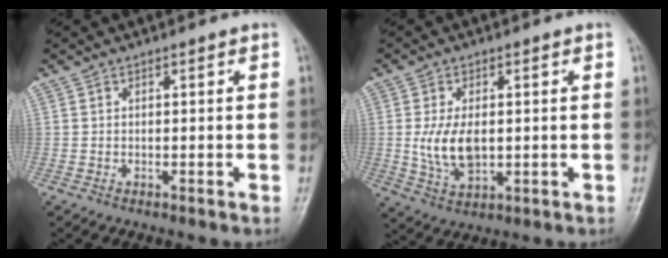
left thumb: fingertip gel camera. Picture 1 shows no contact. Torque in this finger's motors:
{"motor_torque": [0.00, 0.68, 1.11, -0.27, 0.09]}